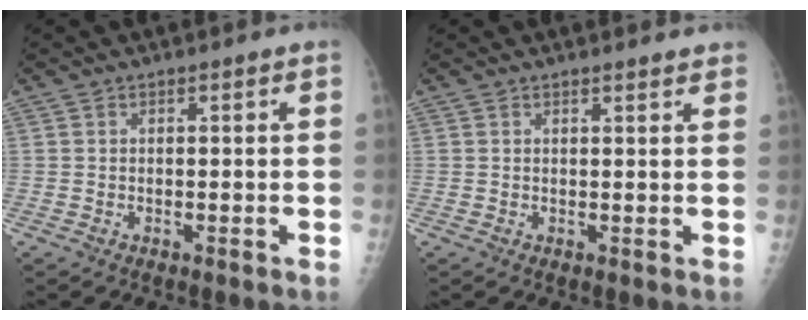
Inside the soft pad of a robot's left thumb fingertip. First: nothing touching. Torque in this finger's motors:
{"motor_torque": [-0.27, 0.14, -0.09, -0.14, 0.02]}